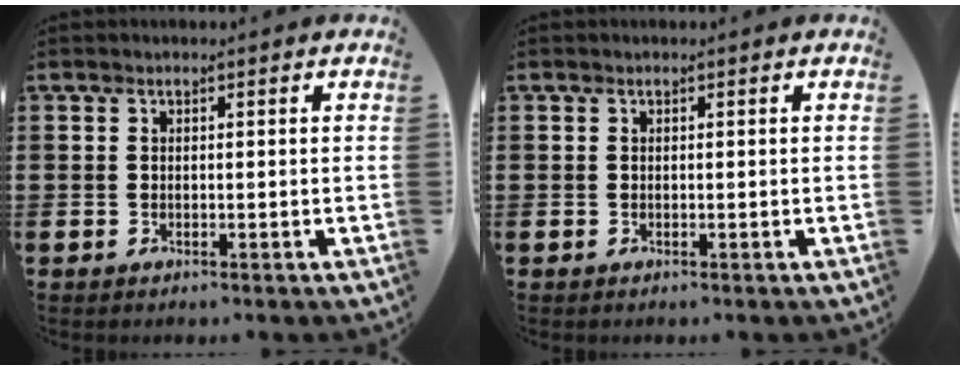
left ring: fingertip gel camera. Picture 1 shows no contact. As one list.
[{"total": 0.0}]